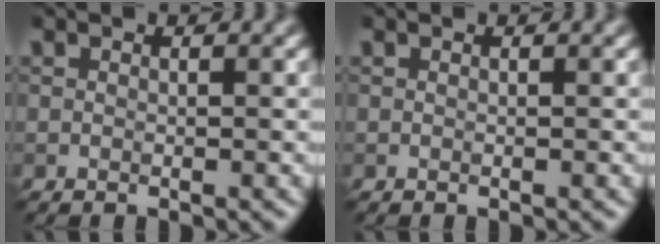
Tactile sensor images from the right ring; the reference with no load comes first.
{"total": 0.0}